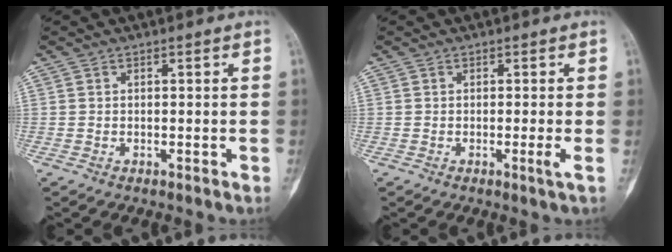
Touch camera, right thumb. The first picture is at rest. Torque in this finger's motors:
{"motor_torque": [-0.16, -0.30, 0.37, -0.12, 0.06]}